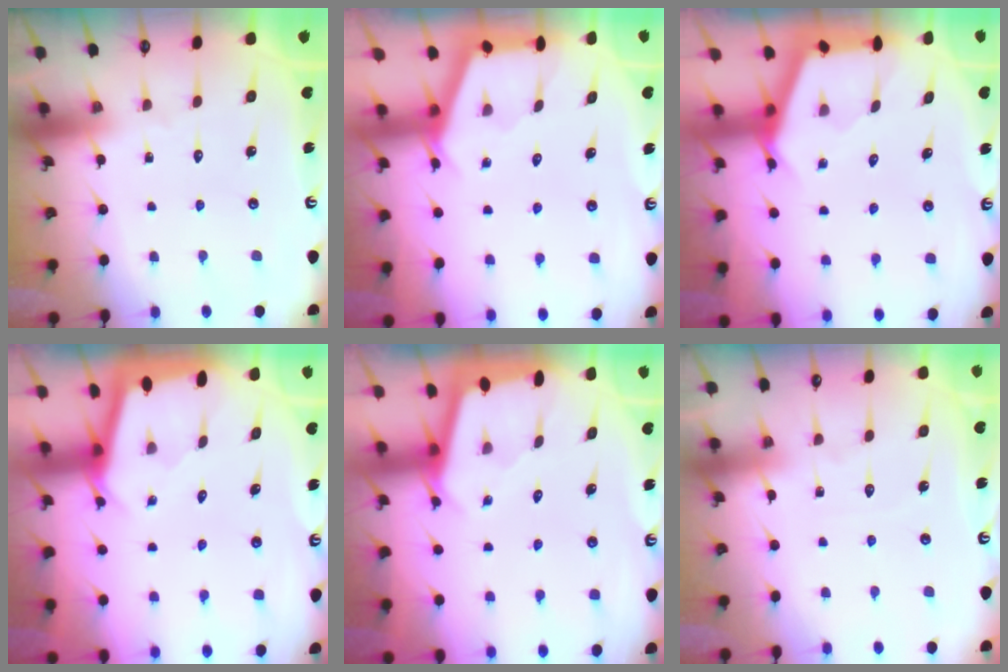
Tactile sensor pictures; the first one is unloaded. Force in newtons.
{"total": 2.8, "press": 2.8, "slide": 0.3}
{"total": 2.7, "press": 2.7, "slide": 0.4}
{"total": 2.1, "press": 2.1, "slide": 0.1}
{"total": 1.9, "press": 1.9, "slide": 0.2}
{"total": 3.8, "press": 3.8, "slide": 0.4}